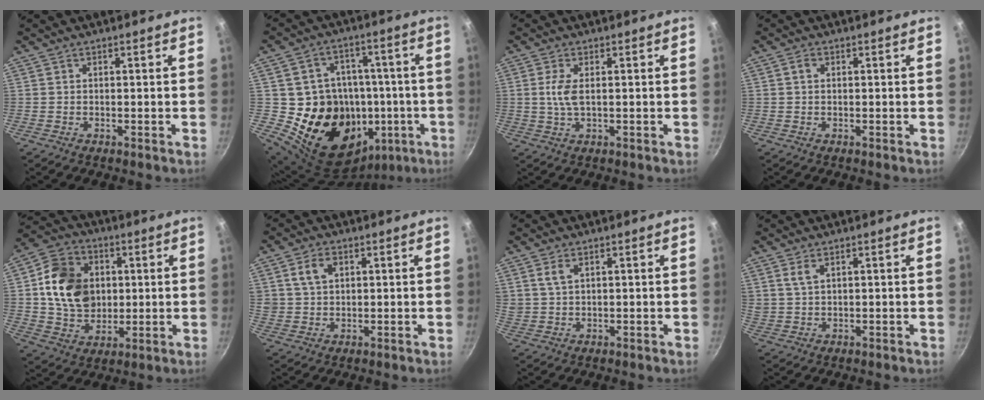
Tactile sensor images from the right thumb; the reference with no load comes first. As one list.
[{"total": 23.0, "force": [-3.4, 19.0, 12.5], "torque": [-0.171, 0.029, -0.034]}, {"total": 4.0, "force": [0.4, 1.7, 3.6], "torque": [-0.080, 0.000, 0.009]}, {"total": 1.5, "force": [0.4, 1.1, 0.9], "torque": [-0.014, 0.006, 0.004]}, {"total": 15.7, "force": [2.3, 12.5, 9.2], "torque": [-0.134, 0.004, 0.041]}, {"total": 5.1, "force": [1.9, 3.7, 3.0], "torque": [-0.038, 0.000, 0.038]}, {"total": 3.2, "force": [1.6, 1.9, 2.1], "torque": [-0.035, -0.004, 0.035]}, {"total": 2.9, "force": [1.5, 1.5, 1.9], "torque": [-0.035, -0.005, 0.034]}]